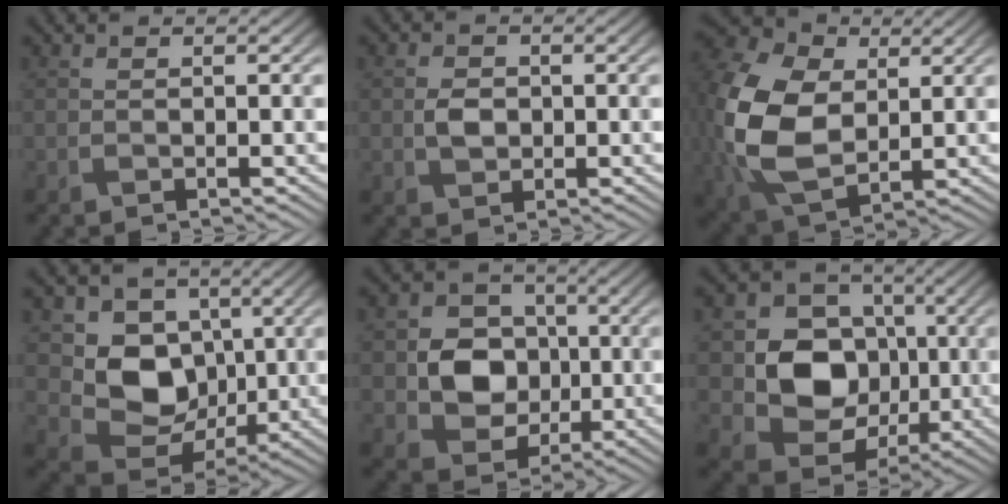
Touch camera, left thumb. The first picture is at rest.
{"total": 2.5, "force": [-0.1, 2.0, 1.6], "torque": [-0.037, -0.003, -0.004]}
{"total": 15.9, "force": [1.5, 11.4, 11.0], "torque": [-0.314, -0.021, 0.051]}
{"total": 9.0, "force": [1.3, 7.3, 5.1], "torque": [-0.113, -0.019, 0.018]}
{"total": 8.2, "force": [-0.4, 7.1, 4.1], "torque": [-0.099, -0.002, -0.018]}
{"total": 10.3, "force": [-0.2, 8.8, 5.3], "torque": [-0.114, -0.013, -0.010]}